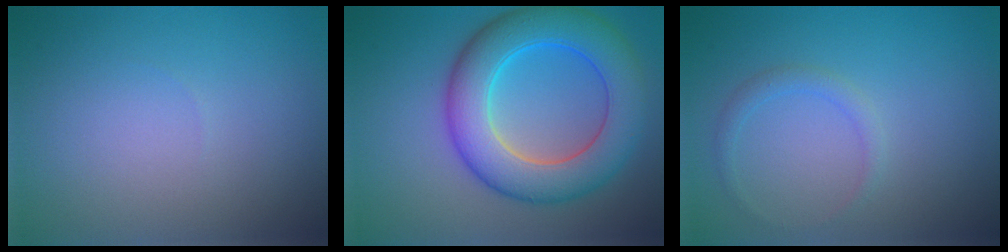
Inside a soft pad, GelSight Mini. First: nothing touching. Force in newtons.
{"total": 8.8, "press": 8.8, "slide": 0.3}
{"total": 1.2, "press": 1.2, "slide": 0.2}